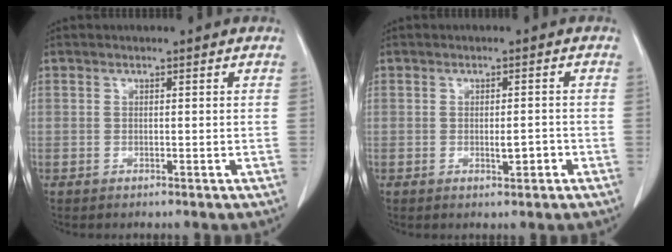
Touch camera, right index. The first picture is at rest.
{"total": 2.6, "force": [-0.8, 0.9, 2.3], "torque": [-0.040, 0.000, -0.007]}